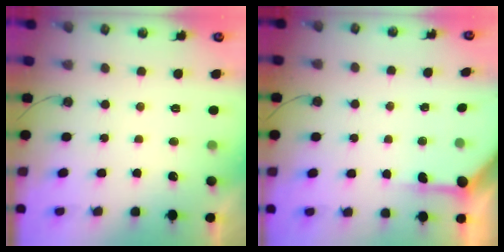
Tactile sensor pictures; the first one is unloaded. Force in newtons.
{"total": 4.9, "press": 4.9, "slide": 0.3}